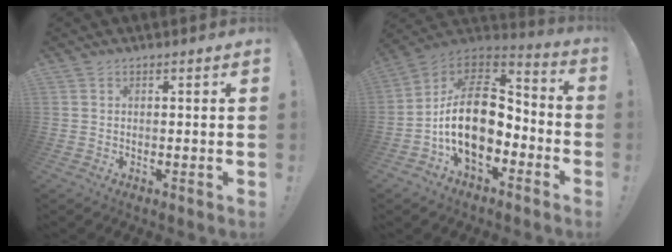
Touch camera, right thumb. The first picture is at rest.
{"total": 21.7, "force": [-2.2, 13.7, 16.7], "torque": [-0.295, 0.017, -0.025]}